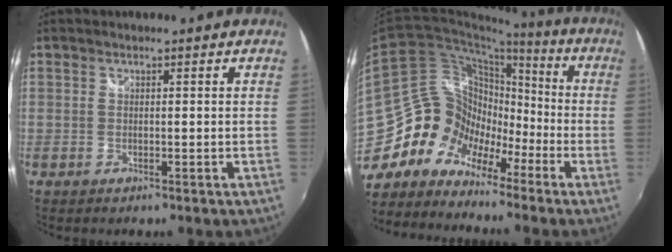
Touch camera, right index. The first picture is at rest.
{"total": 13.7, "force": [-9.4, 9.2, 3.7], "torque": [-0.067, 0.032, -0.181]}